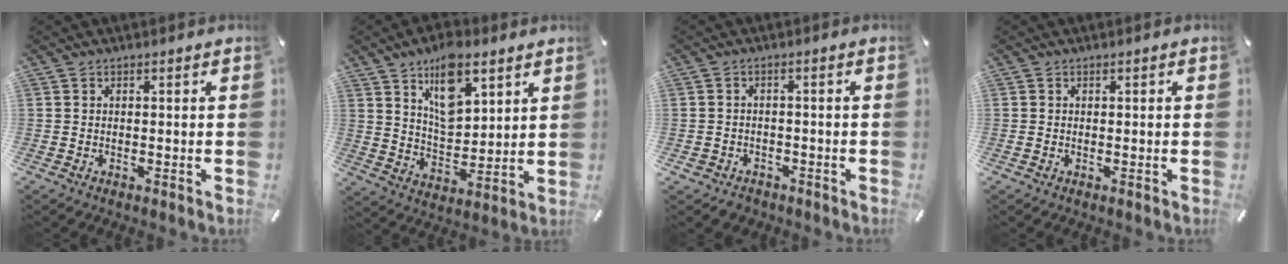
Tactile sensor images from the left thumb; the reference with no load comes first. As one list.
[{"total": 12.5, "force": [7.5, 6.7, 7.4], "torque": [-0.118, -0.032, 0.134]}, {"total": 2.6, "force": [-1.9, 1.8, 0.3], "torque": [-0.005, 0.008, -0.039]}, {"total": 0.6, "force": [-0.1, 0.4, 0.4], "torque": [-0.008, 0.001, -0.003]}]